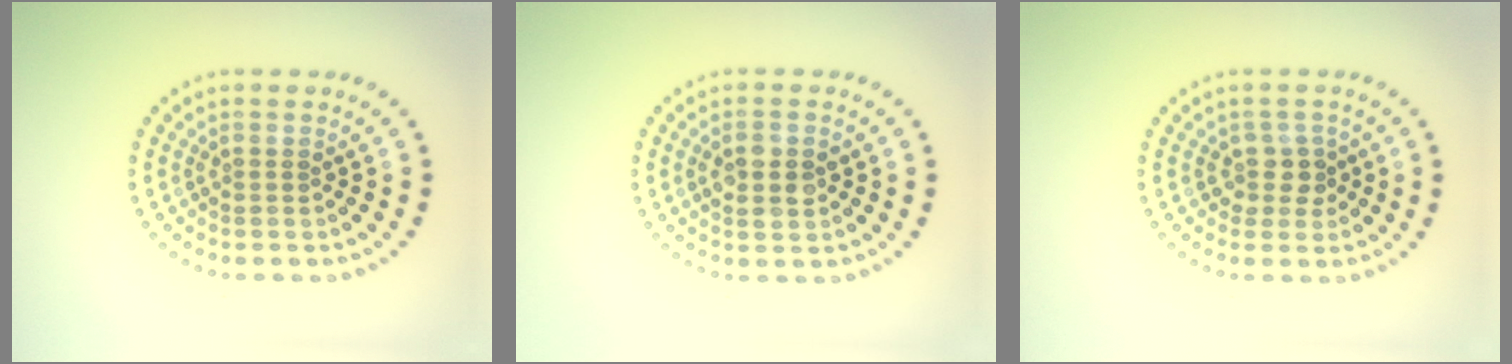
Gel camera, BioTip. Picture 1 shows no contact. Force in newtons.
{"total": 2.6, "press": 2.6, "slide": 0.2}
{"total": 2.1, "press": 1.7, "slide": 1.2}